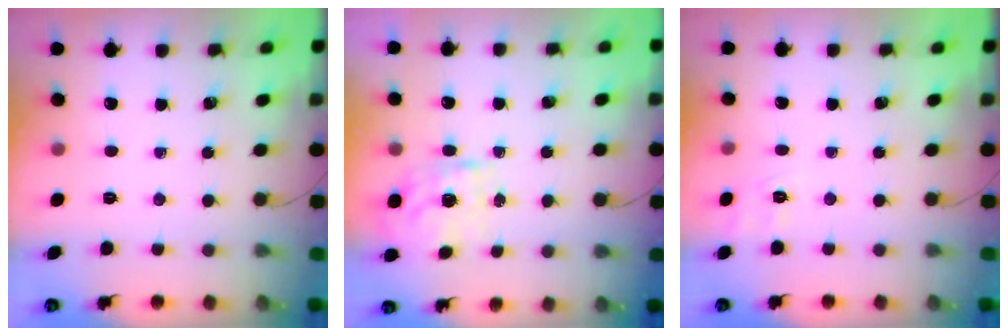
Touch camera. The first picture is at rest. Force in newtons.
{"total": 0.9, "press": 0.7, "slide": 0.6}
{"total": 3.1, "press": 2.4, "slide": 1.9}